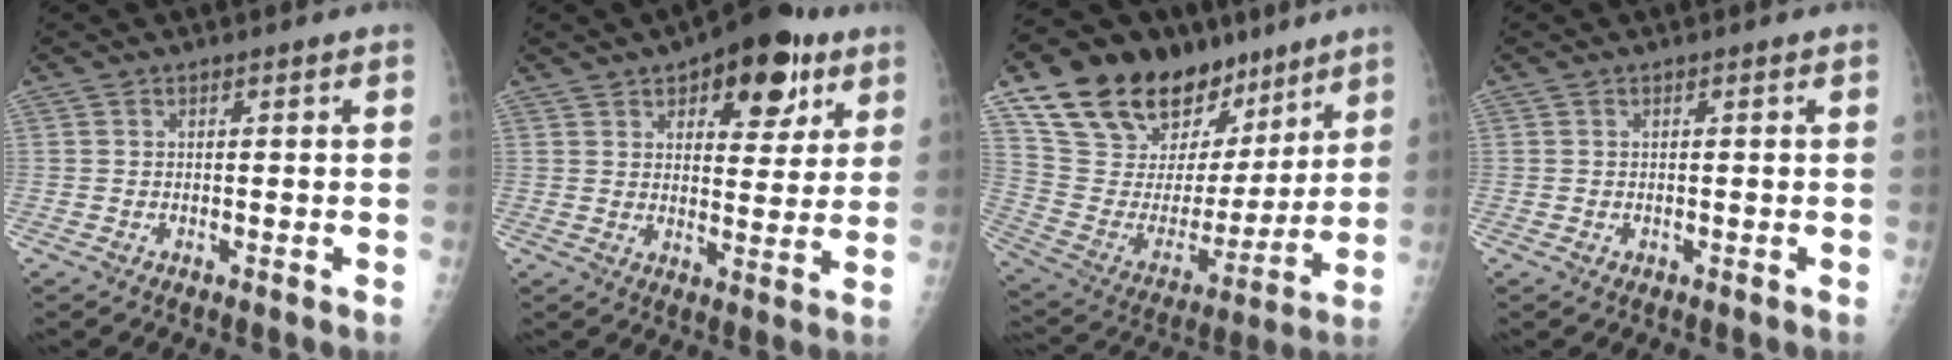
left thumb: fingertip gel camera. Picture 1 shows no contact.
{"total": 14.8, "force": [8.0, 7.2, 10.2], "torque": [-0.089, -0.024, 0.111]}
{"total": 27.7, "force": [18.0, 14.8, 14.9], "torque": [-0.217, -0.034, 0.315]}
{"total": 0.0}